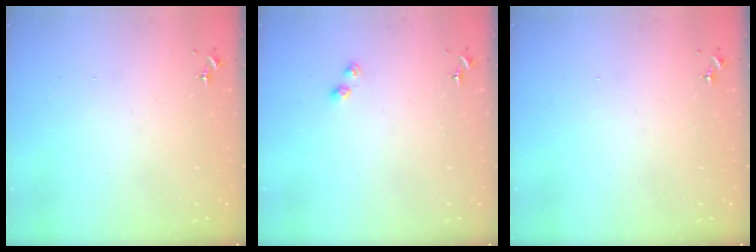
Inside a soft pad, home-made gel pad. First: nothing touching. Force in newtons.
{"total": 3.5, "press": 3.4, "slide": 0.4}
{"total": 0.0}